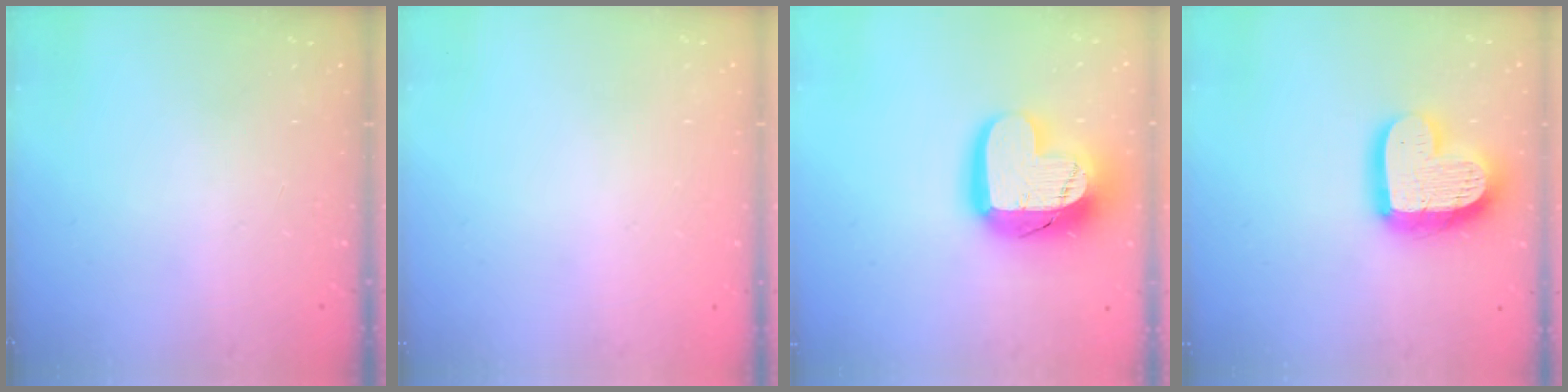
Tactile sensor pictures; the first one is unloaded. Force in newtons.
{"total": 0.0}
{"total": 18.9, "press": 18.8, "slide": 1.7}
{"total": 17.9, "press": 17.8, "slide": 1.7}